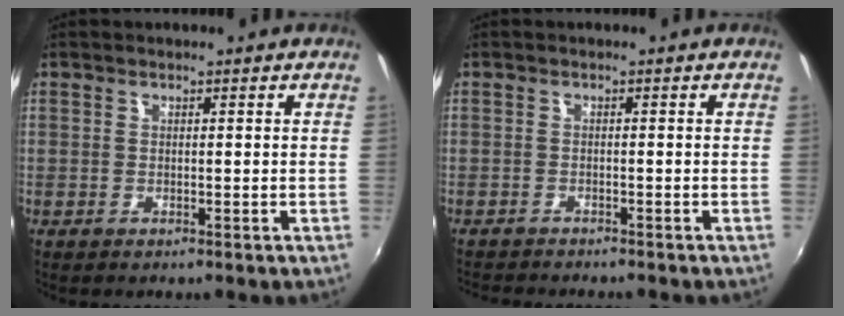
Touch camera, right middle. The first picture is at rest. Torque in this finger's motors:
{"motor_torque": [1.04, -1.09, 0.17, 0.07]}